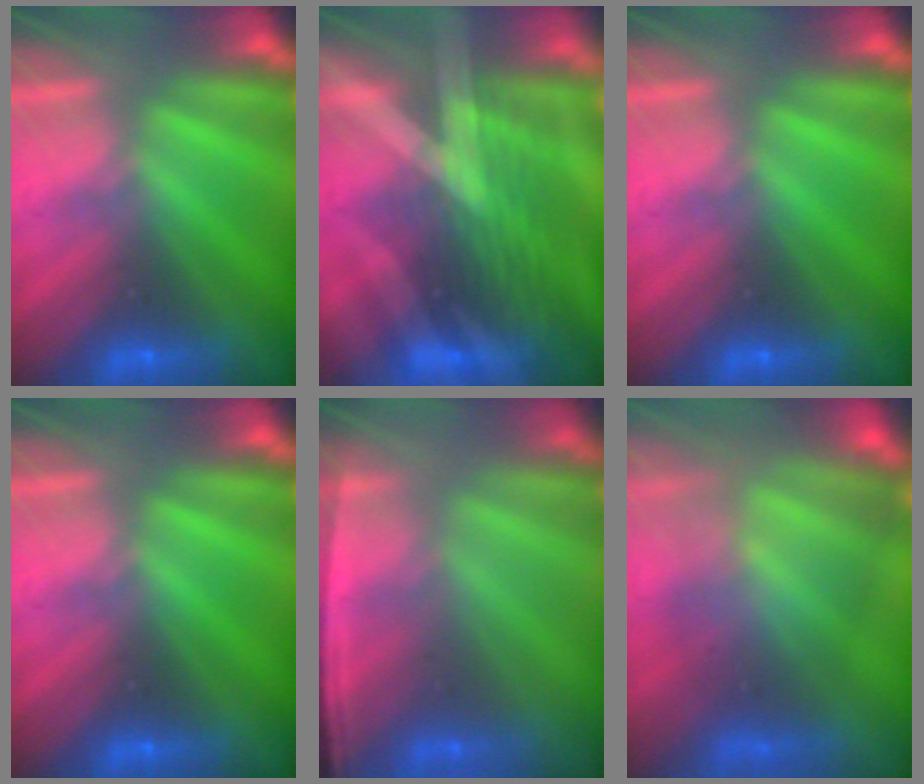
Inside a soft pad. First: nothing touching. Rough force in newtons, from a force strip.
{"total": 3.0}
{"total": 0.0}
{"total": 0.0}
{"total": 1.5}
{"total": 8.5}